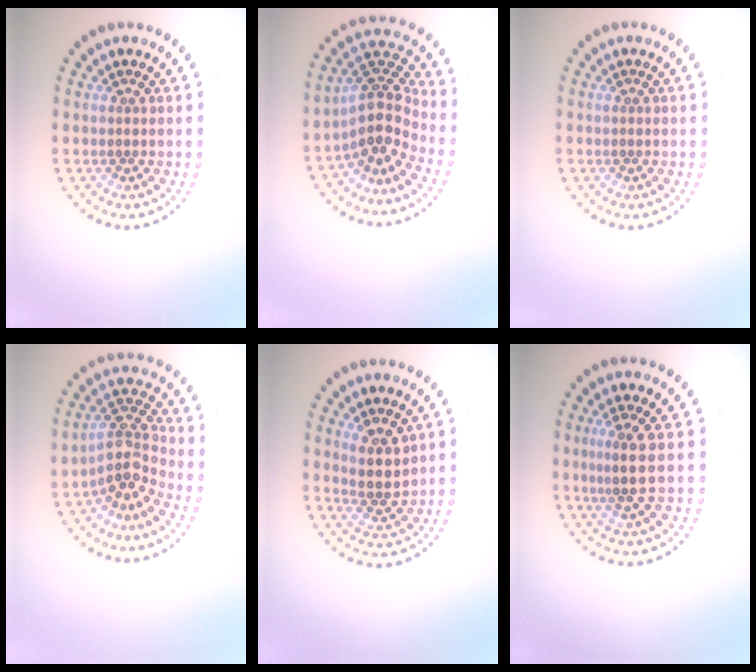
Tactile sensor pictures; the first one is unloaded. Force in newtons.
{"total": 4.3, "press": 3.2, "slide": 2.9}
{"total": 0.0}
{"total": 4.1, "press": 2.9, "slide": 2.9}
{"total": 2.9, "press": 2.6, "slide": 1.4}
{"total": 2.4, "press": 2.0, "slide": 1.4}